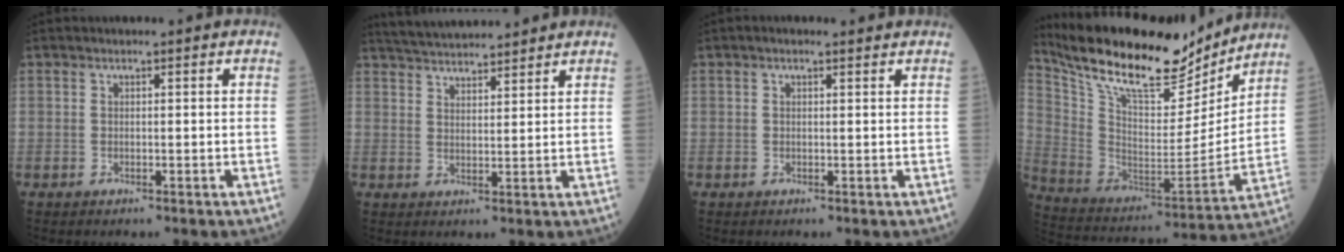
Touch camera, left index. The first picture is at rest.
{"total": 9.8, "force": [9.2, 1.0, 3.0], "torque": [-0.059, 0.028, 0.148]}
{"total": 1.4, "force": [1.1, 0.4, 0.8], "torque": [-0.019, 0.011, 0.014]}
{"total": 22.9, "force": [19.9, 5.4, 9.9], "torque": [-0.193, -0.011, 0.331]}